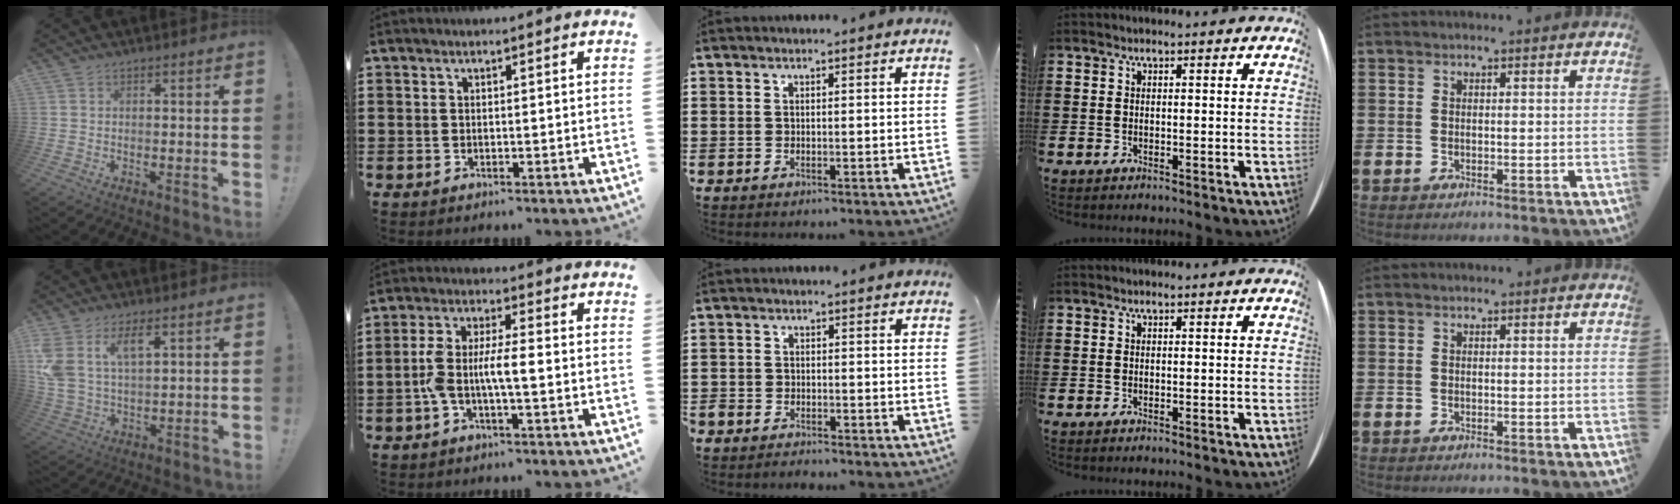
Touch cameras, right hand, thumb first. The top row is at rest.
{"thumb": {"total": 9.2, "force": [5.1, 4.4, 6.3], "torque": [-0.133, -0.017, 0.093]}, "index": {"total": 6.2, "force": [-1.6, 1.7, 5.7], "torque": [-0.135, -0.008, -0.039]}, "middle": {"total": 2.2, "force": [-2.2, 0.3, -0.2], "torque": [-0.002, 0.001, -0.049]}}